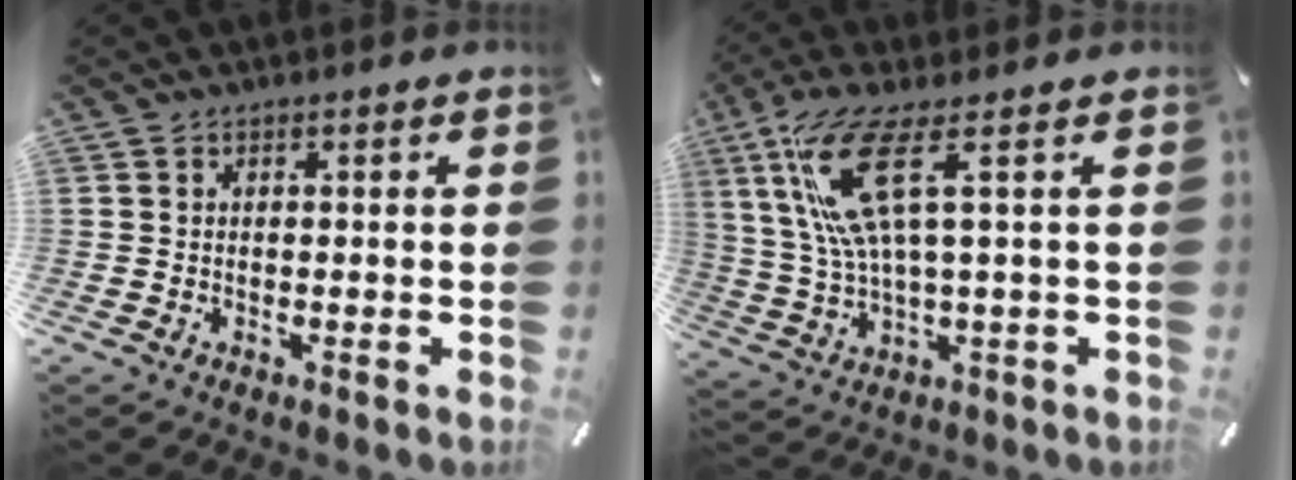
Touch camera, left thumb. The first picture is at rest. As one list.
[{"total": 13.5, "force": [4.3, 3.4, 12.4], "torque": [-0.278, -0.015, 0.069]}]